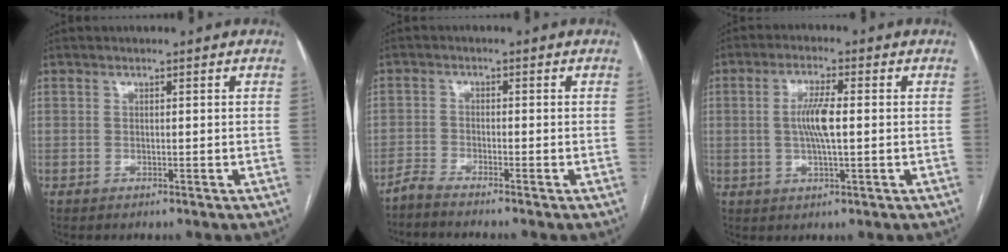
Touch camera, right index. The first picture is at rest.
{"total": 3.0, "force": [-2.8, -0.8, 0.8], "torque": [-0.020, -0.011, -0.056]}
{"total": 5.6, "force": [0.2, 0.7, 5.6], "torque": [-0.116, 0.000, 0.001]}